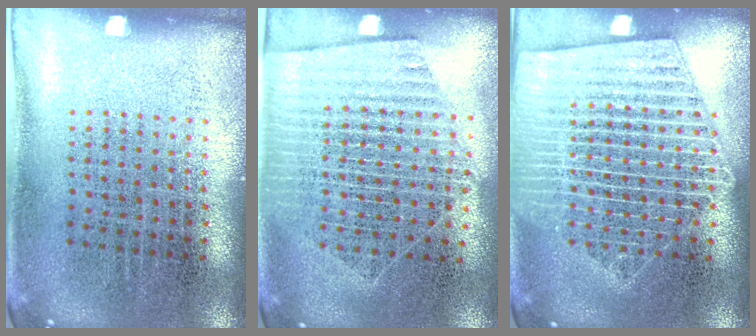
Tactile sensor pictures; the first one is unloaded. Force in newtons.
{"total": 1.6, "press": 1.4, "slide": 0.8}
{"total": 3.9, "press": 3.9, "slide": 0.4}